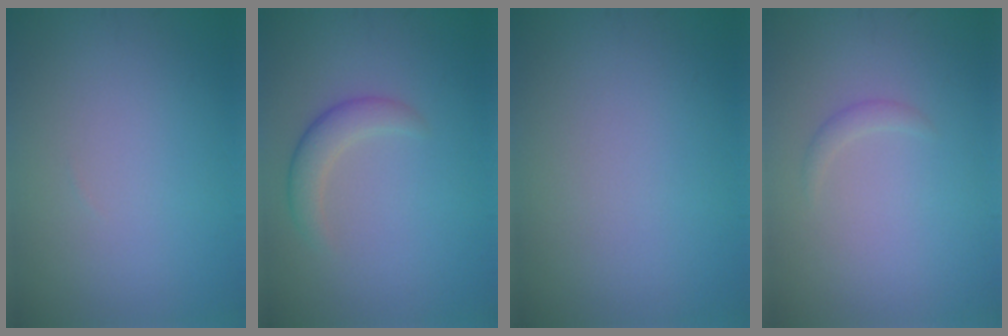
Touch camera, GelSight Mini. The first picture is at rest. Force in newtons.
{"total": 2.5, "press": 2.5, "slide": 0.2}
{"total": 0.0}
{"total": 0.9, "press": 0.9, "slide": 0.1}